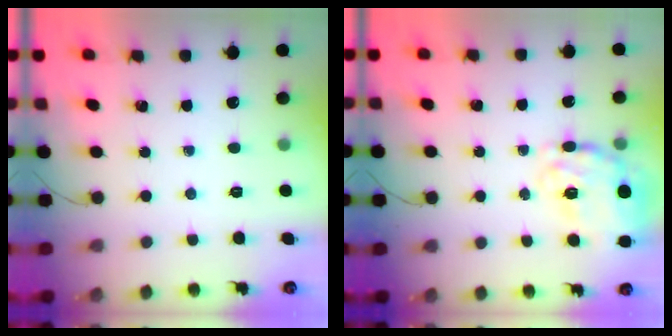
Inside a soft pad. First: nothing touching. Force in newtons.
{"total": 22.6, "press": 22.3, "slide": 3.4}